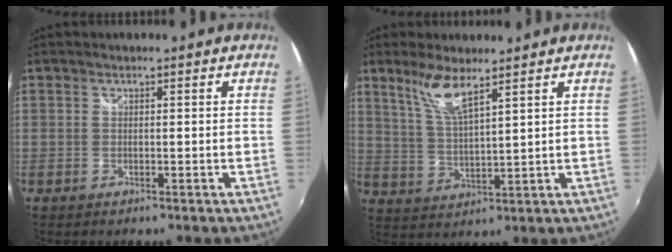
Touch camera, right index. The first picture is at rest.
{"total": 7.1, "force": [4.9, 0.9, 5.0], "torque": [-0.104, -0.003, 0.103]}